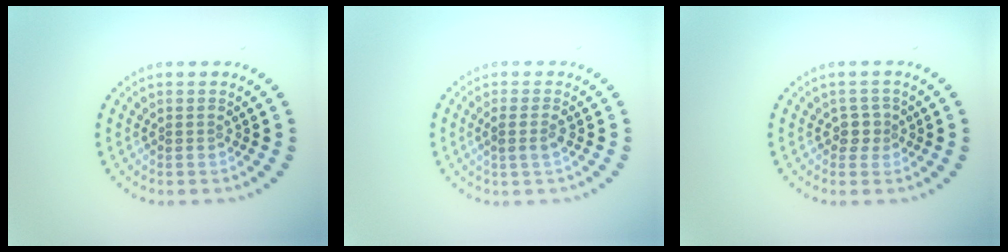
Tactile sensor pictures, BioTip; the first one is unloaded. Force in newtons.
{"total": 1.4, "press": 1.2, "slide": 0.7}
{"total": 1.4, "press": 1.1, "slide": 0.9}